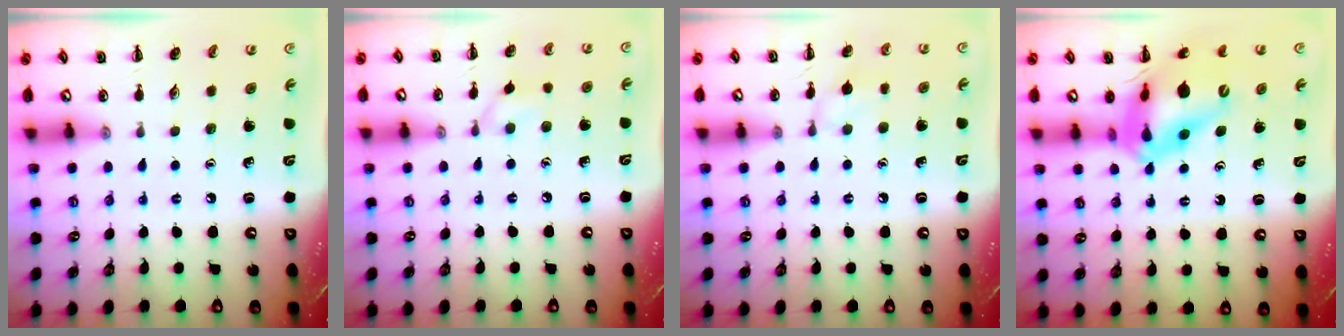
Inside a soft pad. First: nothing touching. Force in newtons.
{"total": 5.8, "press": 5.6, "slide": 1.6}
{"total": 6.6, "press": 6.2, "slide": 2.2}
{"total": 14.9, "press": 14.2, "slide": 4.4}